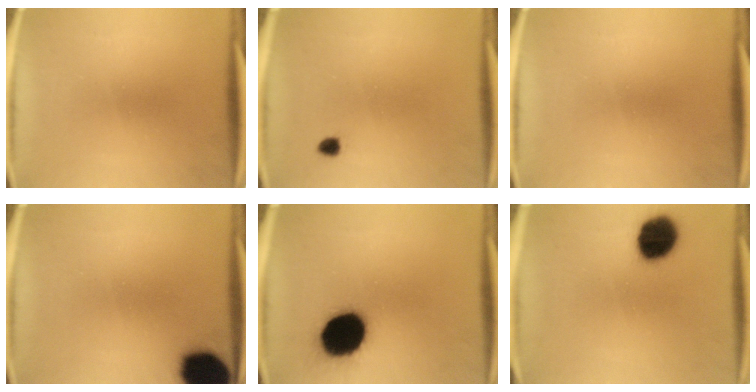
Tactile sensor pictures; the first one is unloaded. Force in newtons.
{"total": 1.3}
{"total": 0.0}
{"total": 17.2}
{"total": 19.4}
{"total": 13.3}